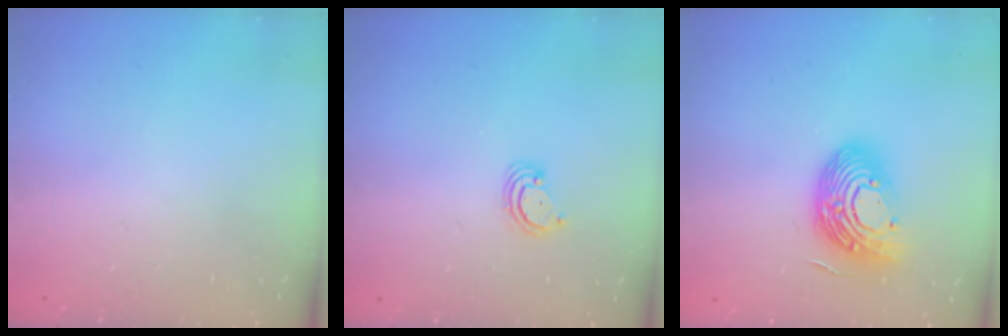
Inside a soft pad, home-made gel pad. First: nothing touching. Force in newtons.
{"total": 3.0, "press": 3.0, "slide": 0.3}
{"total": 16.1, "press": 16.0, "slide": 1.3}